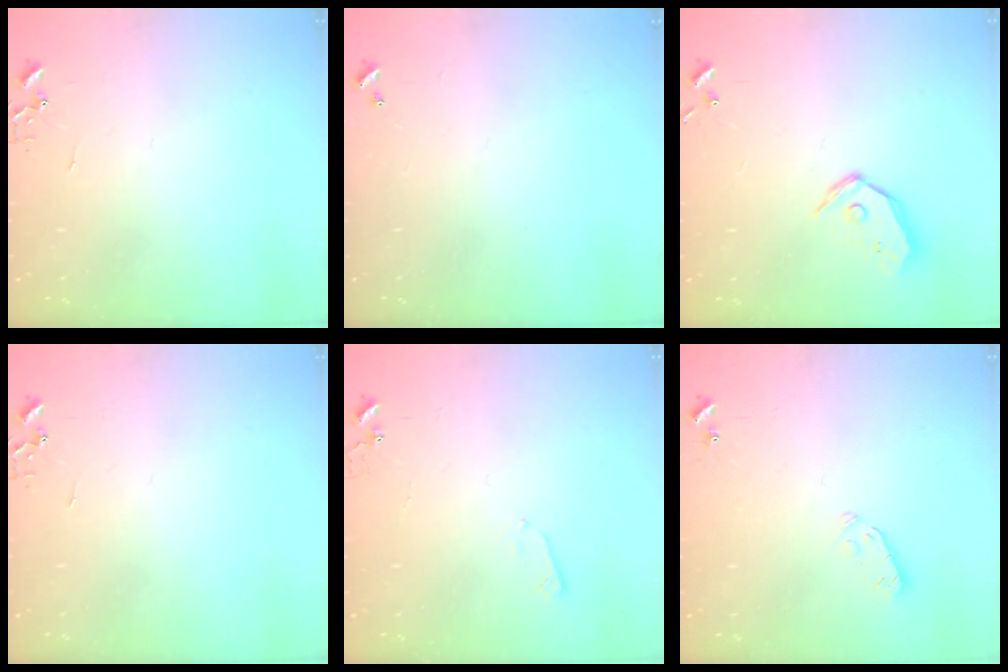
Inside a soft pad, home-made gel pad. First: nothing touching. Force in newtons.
{"total": 0.0}
{"total": 10.3, "press": 10.2, "slide": 1.6}
{"total": 0.0}
{"total": 3.4, "press": 3.4, "slide": 0.4}
{"total": 3.7, "press": 3.6, "slide": 0.7}